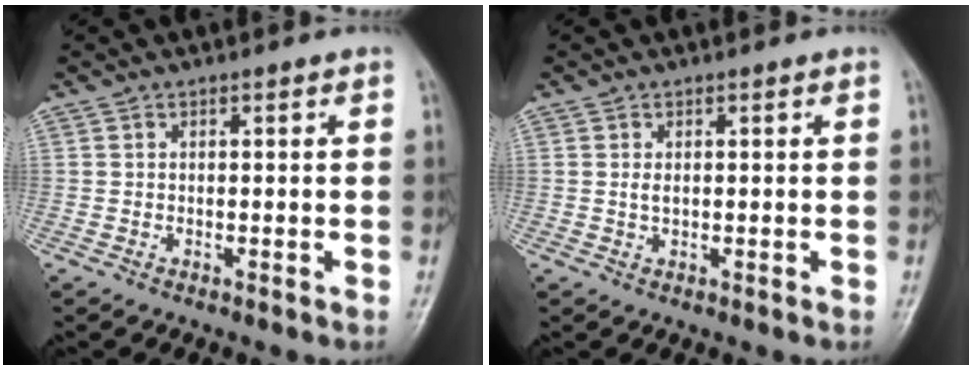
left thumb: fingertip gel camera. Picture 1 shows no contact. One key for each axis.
{"total": 1.3, "fx": 0.3, "fy": 0.6, "fz": 1.1, "tx": -0.022, "ty": -0.002, "tz": 0.008}